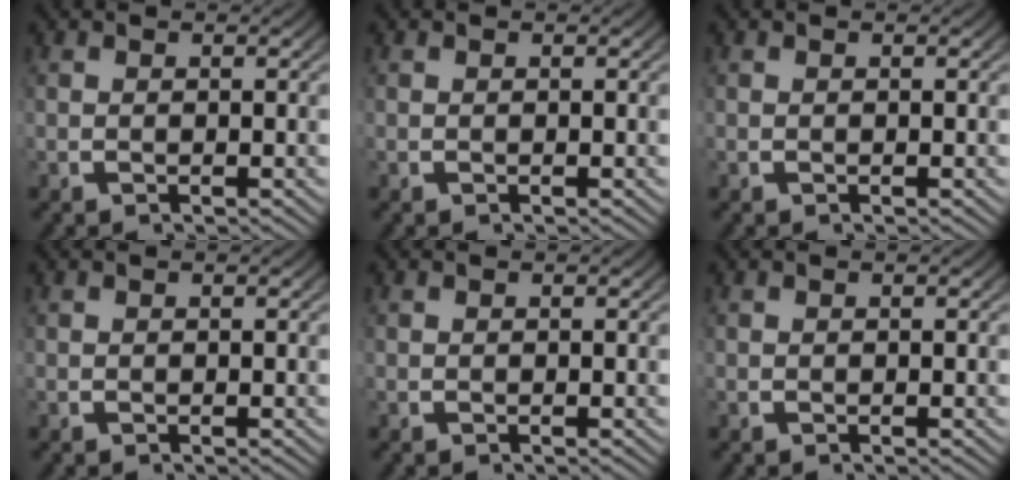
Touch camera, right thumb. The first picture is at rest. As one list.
[{"total": 0.0}, {"total": 0.0}, {"total": 0.0}, {"total": 0.0}, {"total": 0.0}]